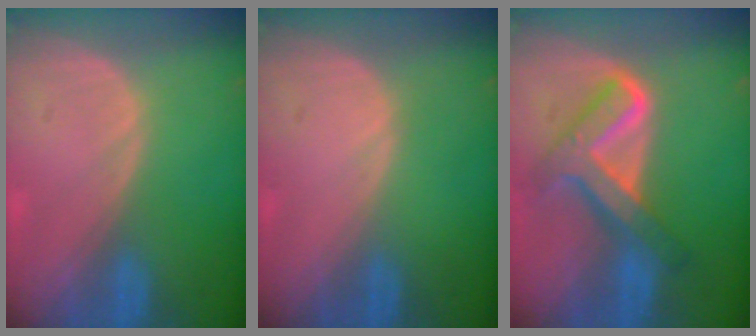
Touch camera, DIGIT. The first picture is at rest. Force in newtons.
{"total": 0.0}
{"total": 8.1, "press": 8.1, "slide": 0.7}